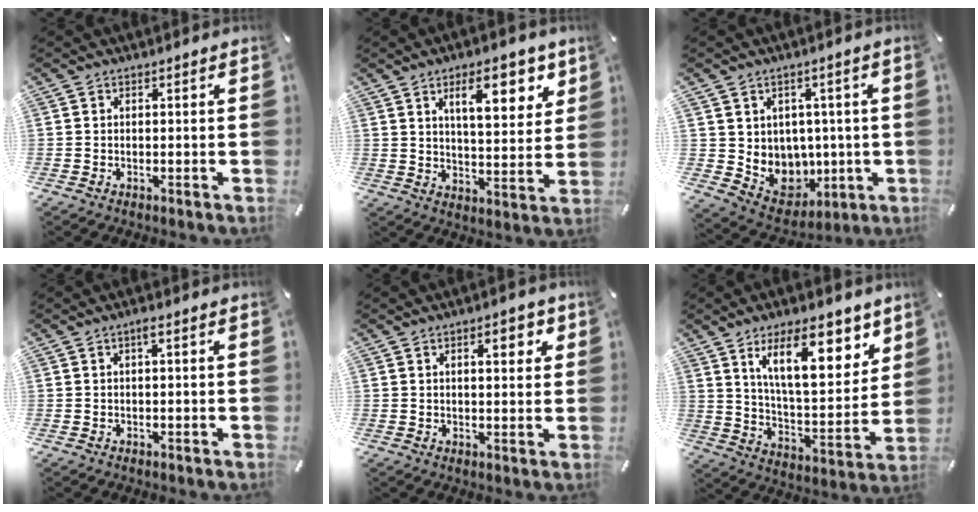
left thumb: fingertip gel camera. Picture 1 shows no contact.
{"total": 12.9, "force": [6.7, 5.1, 9.7], "torque": [-0.138, -0.023, 0.109]}
{"total": 7.8, "force": [2.4, 7.4, 0.8], "torque": [-0.026, -0.038, 0.063]}
{"total": 1.5, "force": [0.3, 0.3, 1.5], "torque": [-0.029, 0.001, 0.004]}
{"total": 5.0, "force": [2.2, 1.9, 4.0], "torque": [-0.053, -0.008, 0.029]}
{"total": 19.1, "force": [10.3, 8.0, 14.0], "torque": [-0.217, -0.037, 0.167]}